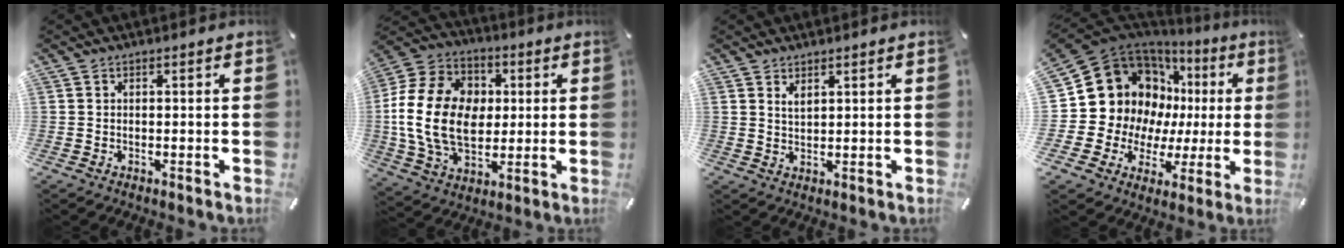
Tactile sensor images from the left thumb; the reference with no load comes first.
{"total": 20.0, "force": [0.2, 15.2, 13.1], "torque": [-0.282, 0.016, 0.002]}
{"total": 2.0, "force": [1.6, 0.6, 1.0], "torque": [-0.021, -0.001, 0.030]}
{"total": 19.1, "force": [6.1, 15.5, 9.3], "torque": [-0.168, -0.052, 0.132]}